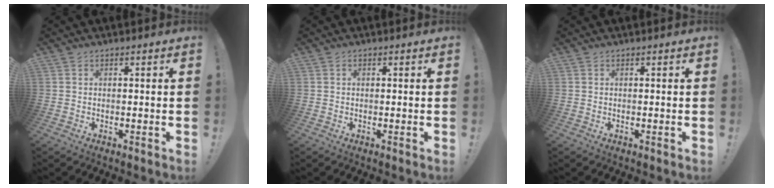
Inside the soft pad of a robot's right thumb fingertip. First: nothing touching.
{"total": 0.0}
{"total": 0.0}